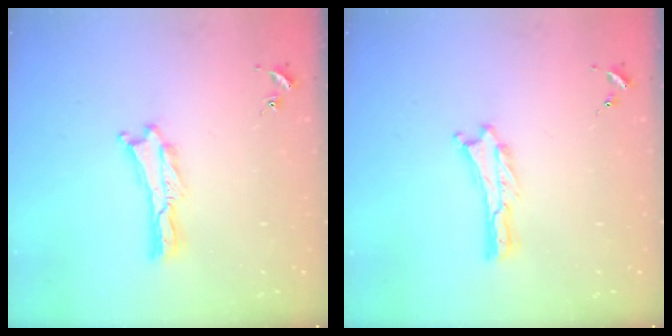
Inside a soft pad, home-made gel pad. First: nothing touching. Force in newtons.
{"total": 0.0}